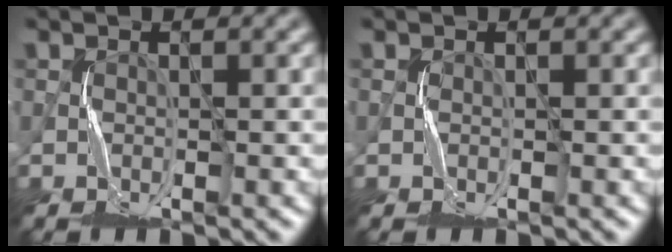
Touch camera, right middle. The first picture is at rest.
{"total": 0.0}